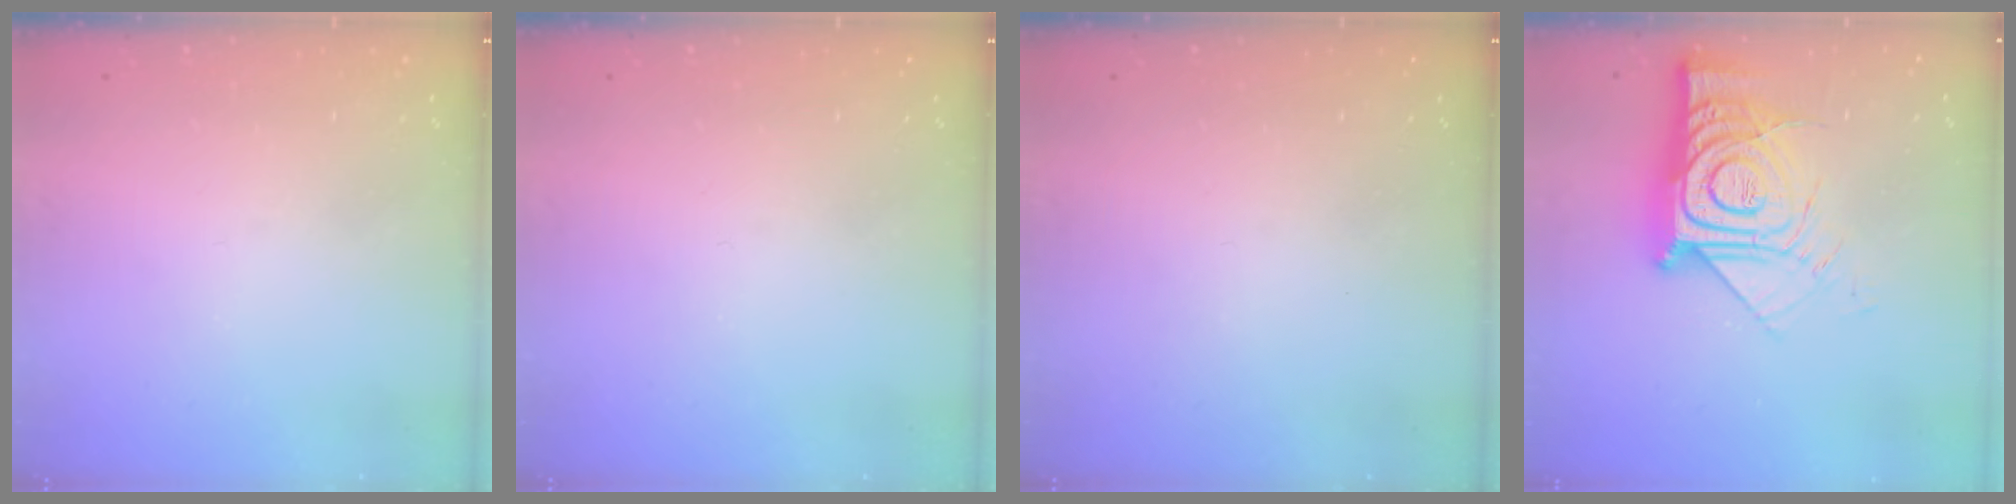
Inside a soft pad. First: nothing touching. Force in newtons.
{"total": 0.0}
{"total": 0.0}
{"total": 17.1, "press": 17.0, "slide": 1.5}